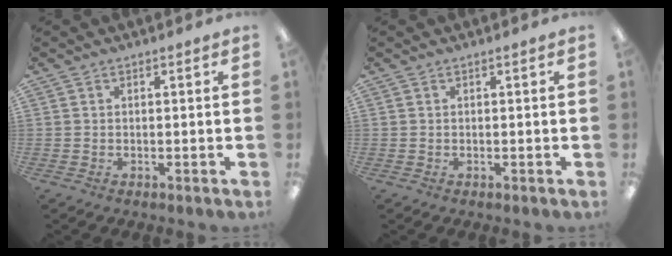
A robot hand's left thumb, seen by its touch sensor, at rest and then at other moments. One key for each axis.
{"total": 0.0}